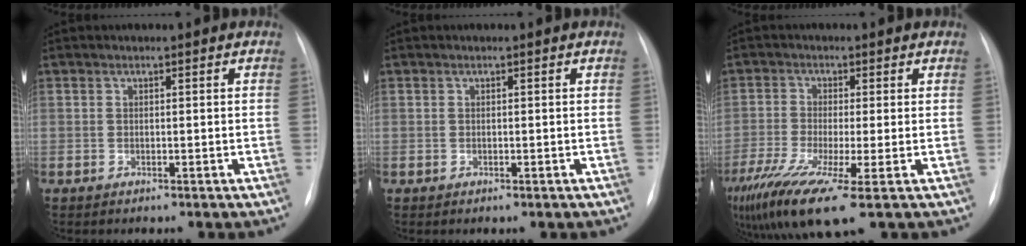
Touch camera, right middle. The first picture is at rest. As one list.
[{"total": 0.0}, {"total": 13.4, "force": [-7.4, 1.8, 11.0], "torque": [-0.225, -0.043, -0.130]}]